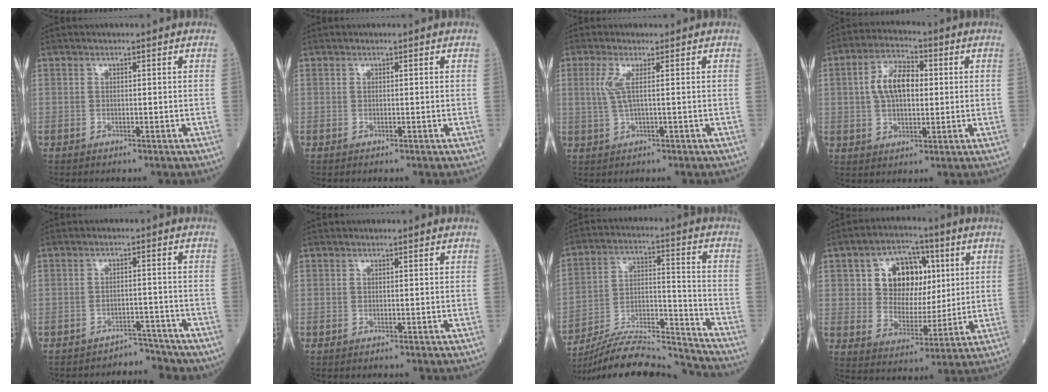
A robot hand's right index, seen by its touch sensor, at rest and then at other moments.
{"total": 0.0}
{"total": 3.0, "force": [0.9, 0.0, 2.9], "torque": [-0.075, 0.005, 0.021]}
{"total": 8.5, "force": [1.2, 4.4, 7.2], "torque": [-0.141, 0.018, 0.021]}
{"total": 5.8, "force": [-5.4, 2.1, -0.3], "torque": [0.016, 0.013, -0.067]}
{"total": 0.0}
{"total": 17.4, "force": [-17.0, 0.0, 3.8], "torque": [-0.073, 0.026, -0.284]}
{"total": 11.5, "force": [3.6, 7.9, 7.5], "torque": [-0.127, 0.028, 0.067]}